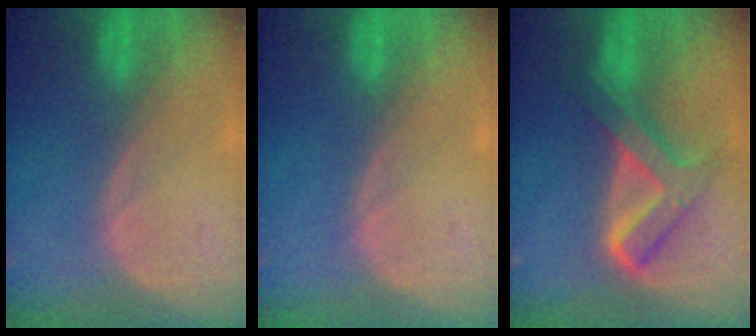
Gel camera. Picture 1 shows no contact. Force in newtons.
{"total": 0.0}
{"total": 7.2, "press": 7.2, "slide": 0.3}